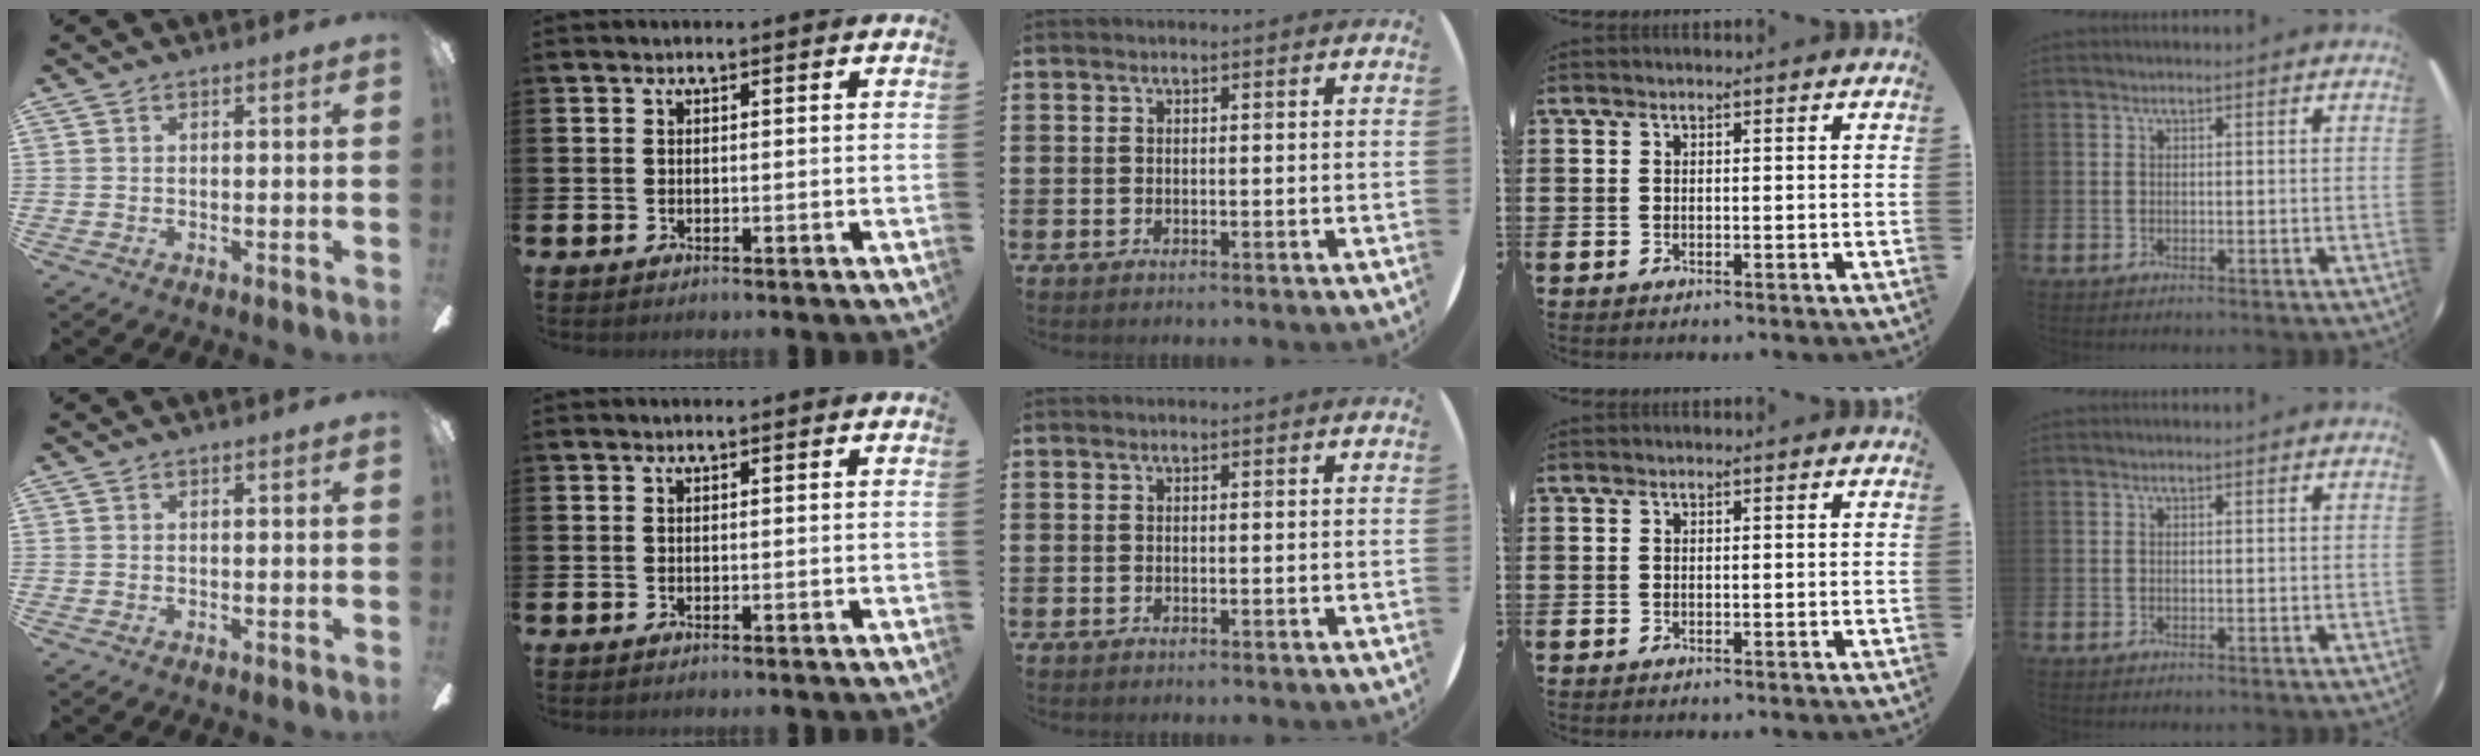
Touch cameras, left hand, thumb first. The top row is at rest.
{}